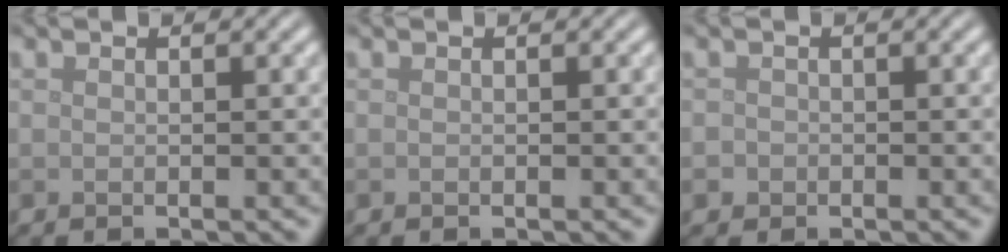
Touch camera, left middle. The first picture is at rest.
{"total": 0.0}
{"total": 0.9, "force": [-0.3, 0.9, 0.1], "torque": [0.005, 0.000, -0.006]}